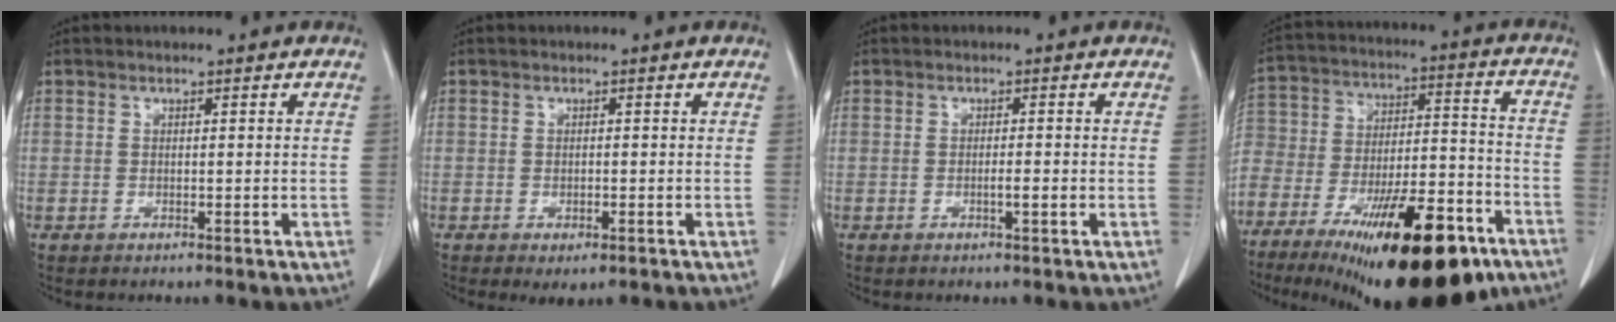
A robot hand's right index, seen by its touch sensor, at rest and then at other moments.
{"total": 2.2, "force": [-1.1, 0.8, 1.7], "torque": [-0.026, -0.005, -0.007]}
{"total": 1.5, "force": [-0.5, 0.0, 1.4], "torque": [-0.025, 0.000, -0.010]}
{"total": 29.7, "force": [-18.8, 10.4, 20.4], "torque": [-0.357, -0.013, -0.309]}